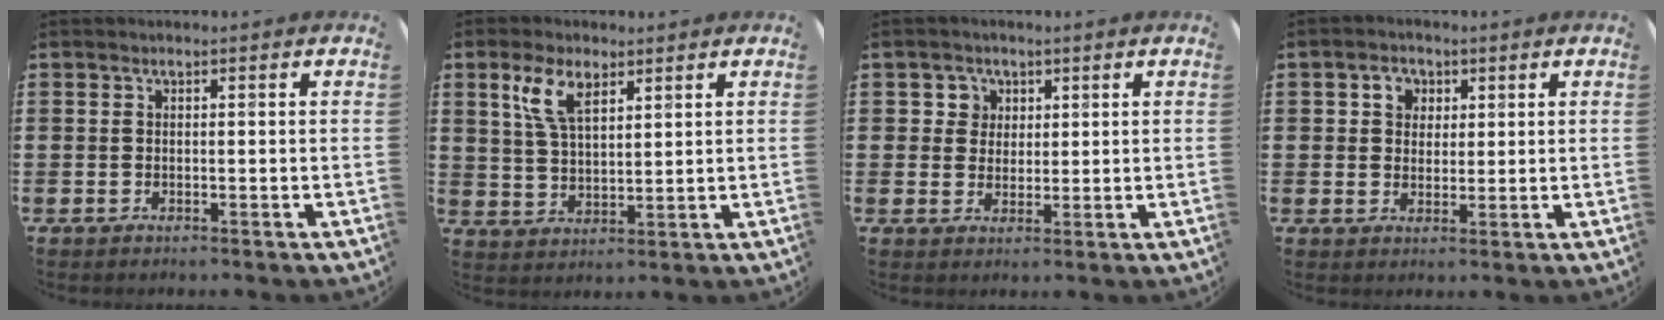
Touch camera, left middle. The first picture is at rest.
{"total": 5.9, "force": [3.6, 2.4, 4.0], "torque": [-0.081, 0.004, 0.062]}
{"total": 2.7, "force": [1.4, 2.3, 0.4], "torque": [-0.007, 0.006, 0.025]}
{"total": 3.1, "force": [1.6, 2.5, 0.9], "torque": [-0.009, 0.005, 0.025]}